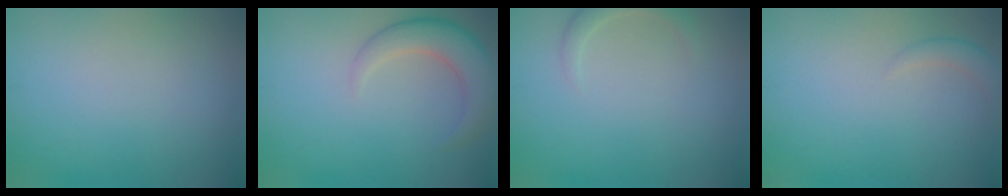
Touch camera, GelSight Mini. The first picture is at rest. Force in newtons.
{"total": 4.6, "press": 4.5, "slide": 0.5}
{"total": 1.6, "press": 1.6, "slide": 0.1}
{"total": 1.5, "press": 1.5, "slide": 0.1}